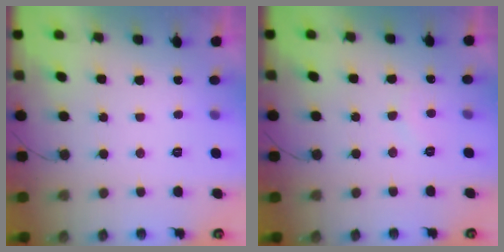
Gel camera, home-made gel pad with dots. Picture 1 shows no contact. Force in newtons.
{"total": 4.8, "press": 4.8, "slide": 0.3}